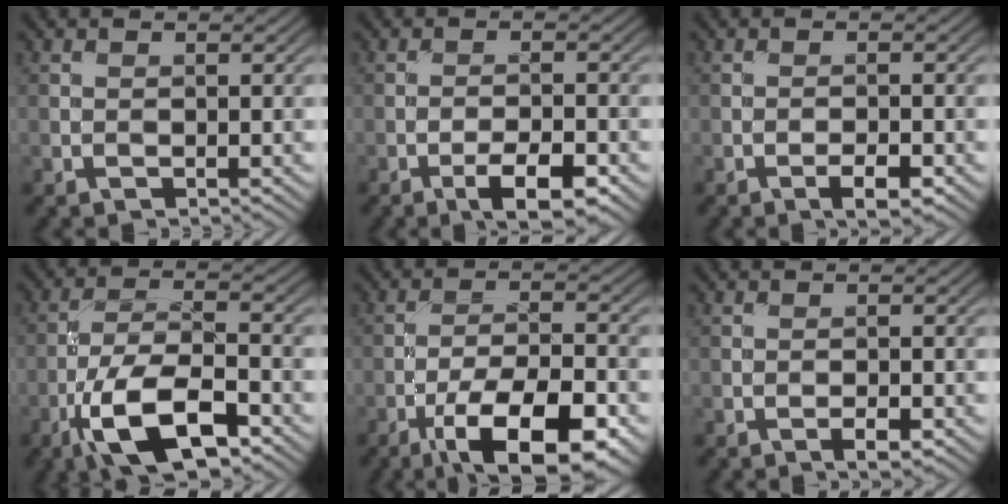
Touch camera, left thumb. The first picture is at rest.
{"total": 4.9, "force": [-2.9, 1.3, 3.8], "torque": [-0.065, 0.006, -0.045]}
{"total": 2.6, "force": [-1.4, 0.7, 2.0], "torque": [-0.037, 0.002, -0.027]}
{"total": 11.6, "force": [-6.2, 4.2, 8.8], "torque": [-0.167, -0.003, -0.128]}
{"total": 13.0, "force": [-7.4, 4.3, 9.8], "torque": [-0.172, -0.004, -0.124]}
{"total": 1.8, "force": [-1.0, 0.5, 1.4], "torque": [-0.025, 0.002, -0.019]}